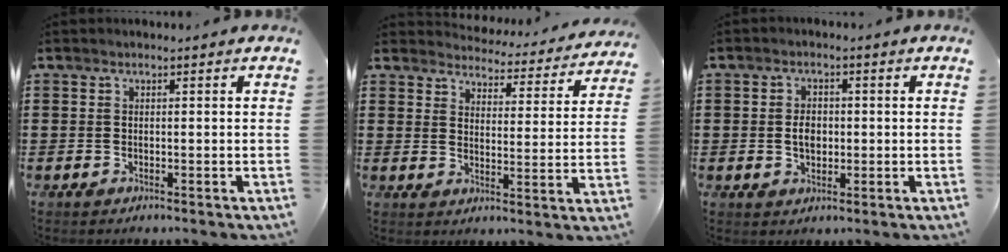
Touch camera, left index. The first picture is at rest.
{"total": 4.3, "force": [4.2, 0.1, 0.0], "torque": [-0.019, -0.041, 0.069]}
{"total": 3.2, "force": [0.0, 2.0, 2.5], "torque": [-0.042, 0.002, -0.002]}